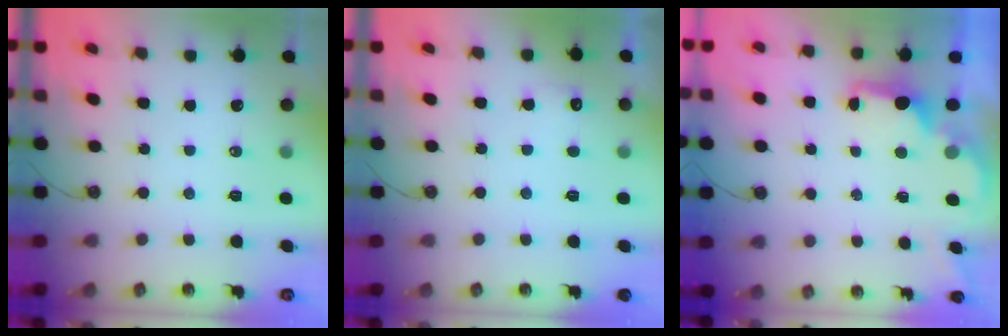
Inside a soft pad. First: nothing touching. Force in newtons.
{"total": 3.7, "press": 3.6, "slide": 1.0}
{"total": 2.1, "press": 1.9, "slide": 0.8}